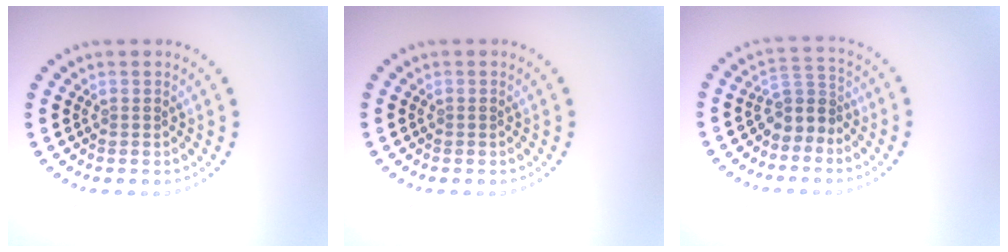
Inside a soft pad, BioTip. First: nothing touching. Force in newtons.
{"total": 0.0}
{"total": 2.8, "press": 2.2, "slide": 1.7}